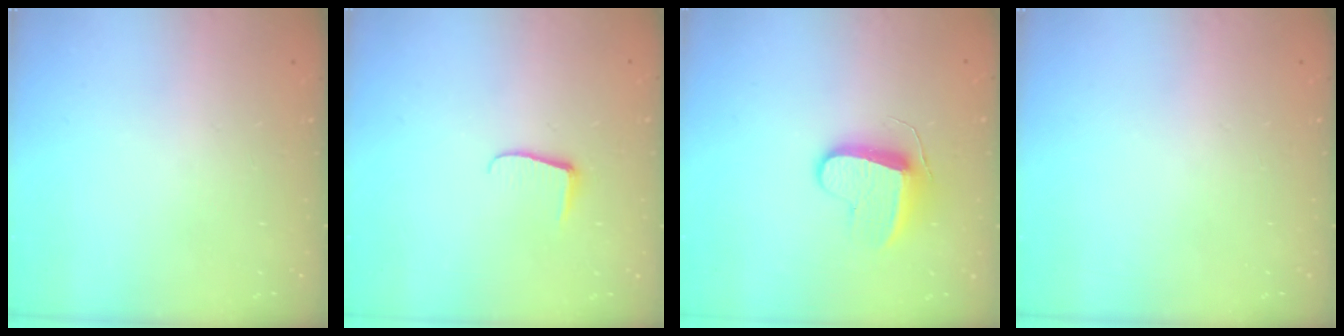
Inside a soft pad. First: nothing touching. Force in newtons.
{"total": 6.0, "press": 5.9, "slide": 0.6}
{"total": 9.6, "press": 9.6, "slide": 0.2}
{"total": 0.0}